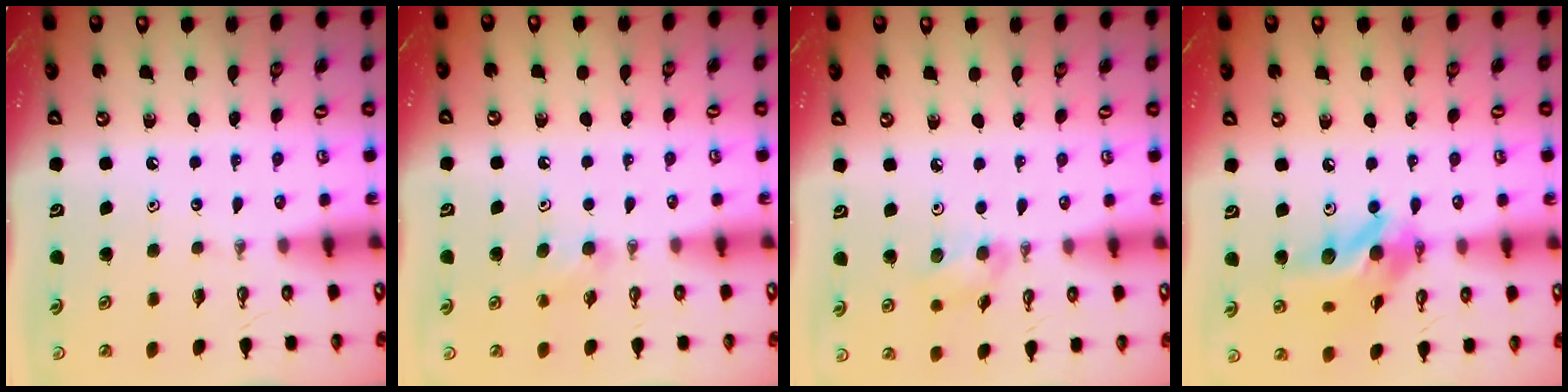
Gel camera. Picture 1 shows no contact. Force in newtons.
{"total": 6.9, "press": 1.9, "slide": 6.7}
{"total": 7.3, "press": 6.7, "slide": 2.9}
{"total": 14.5, "press": 14.2, "slide": 2.9}